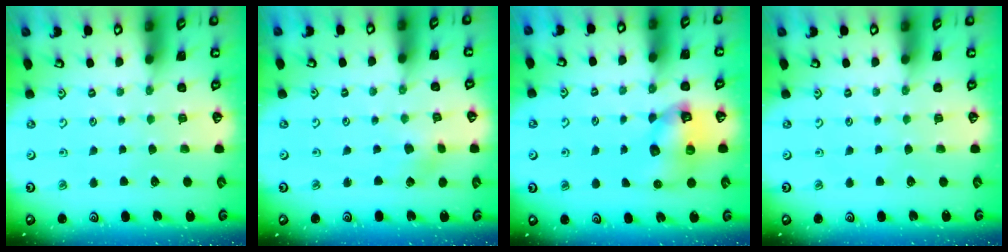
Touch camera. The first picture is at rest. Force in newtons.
{"total": 2.7, "press": 2.6, "slide": 0.4}
{"total": 10.0, "press": 9.8, "slide": 1.6}
{"total": 0.0}